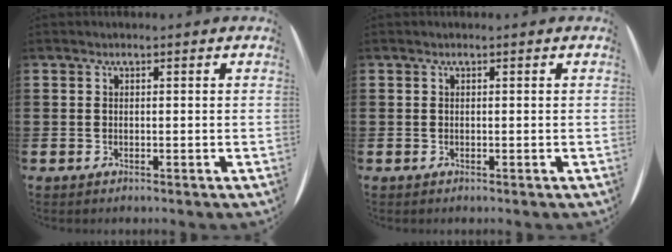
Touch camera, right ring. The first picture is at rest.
{"total": 0.0}